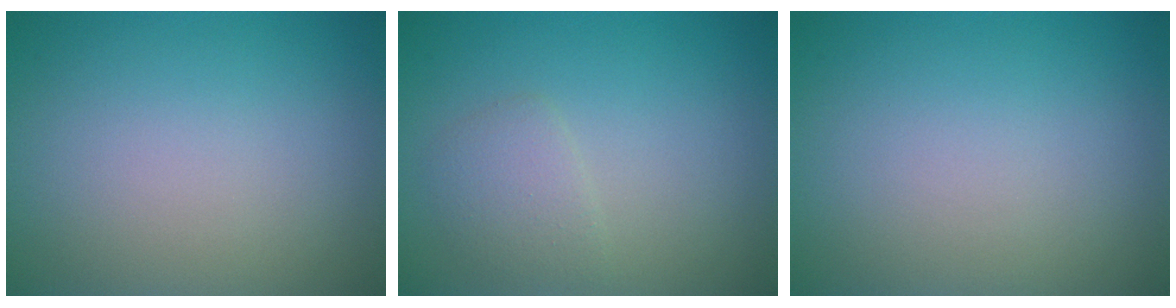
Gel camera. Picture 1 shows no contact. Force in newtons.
{"total": 1.9, "press": 1.9, "slide": 0.0}
{"total": 0.0}